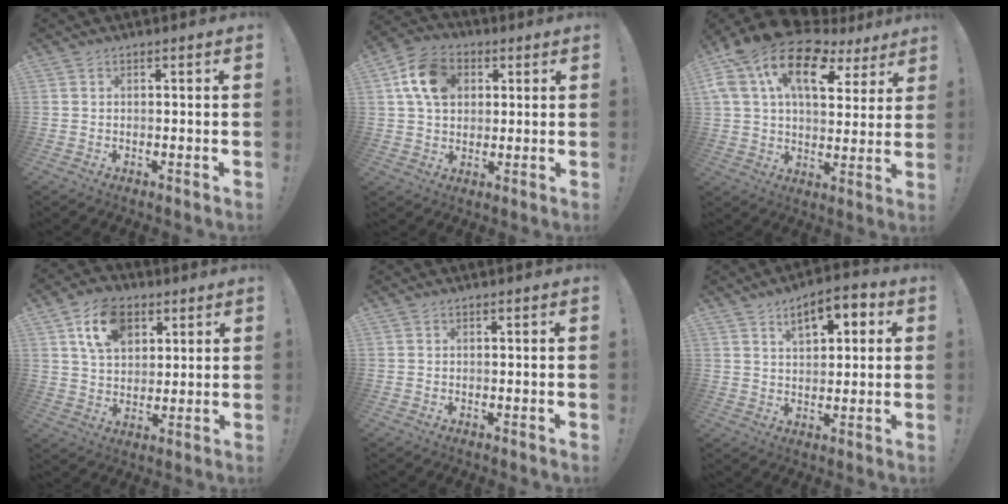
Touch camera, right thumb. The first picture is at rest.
{"total": 12.8, "force": [3.9, 9.6, 7.5], "torque": [-0.116, 0.006, 0.081]}
{"total": 17.1, "force": [9.0, 8.7, 11.6], "torque": [-0.208, -0.048, 0.156]}
{"total": 13.2, "force": [6.3, 9.2, 7.1], "torque": [-0.111, -0.014, 0.120]}
{"total": 0.0}
{"total": 8.9, "force": [4.0, 4.6, 6.4], "torque": [-0.083, -0.013, 0.065]}